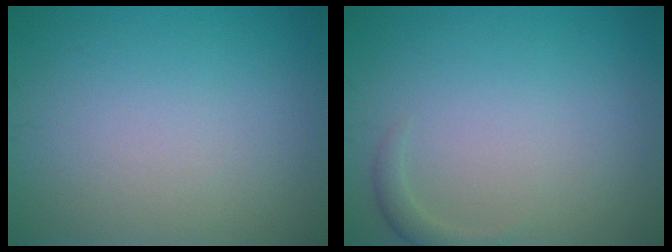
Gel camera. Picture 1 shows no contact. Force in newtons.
{"total": 1.2, "press": 1.2, "slide": 0.1}